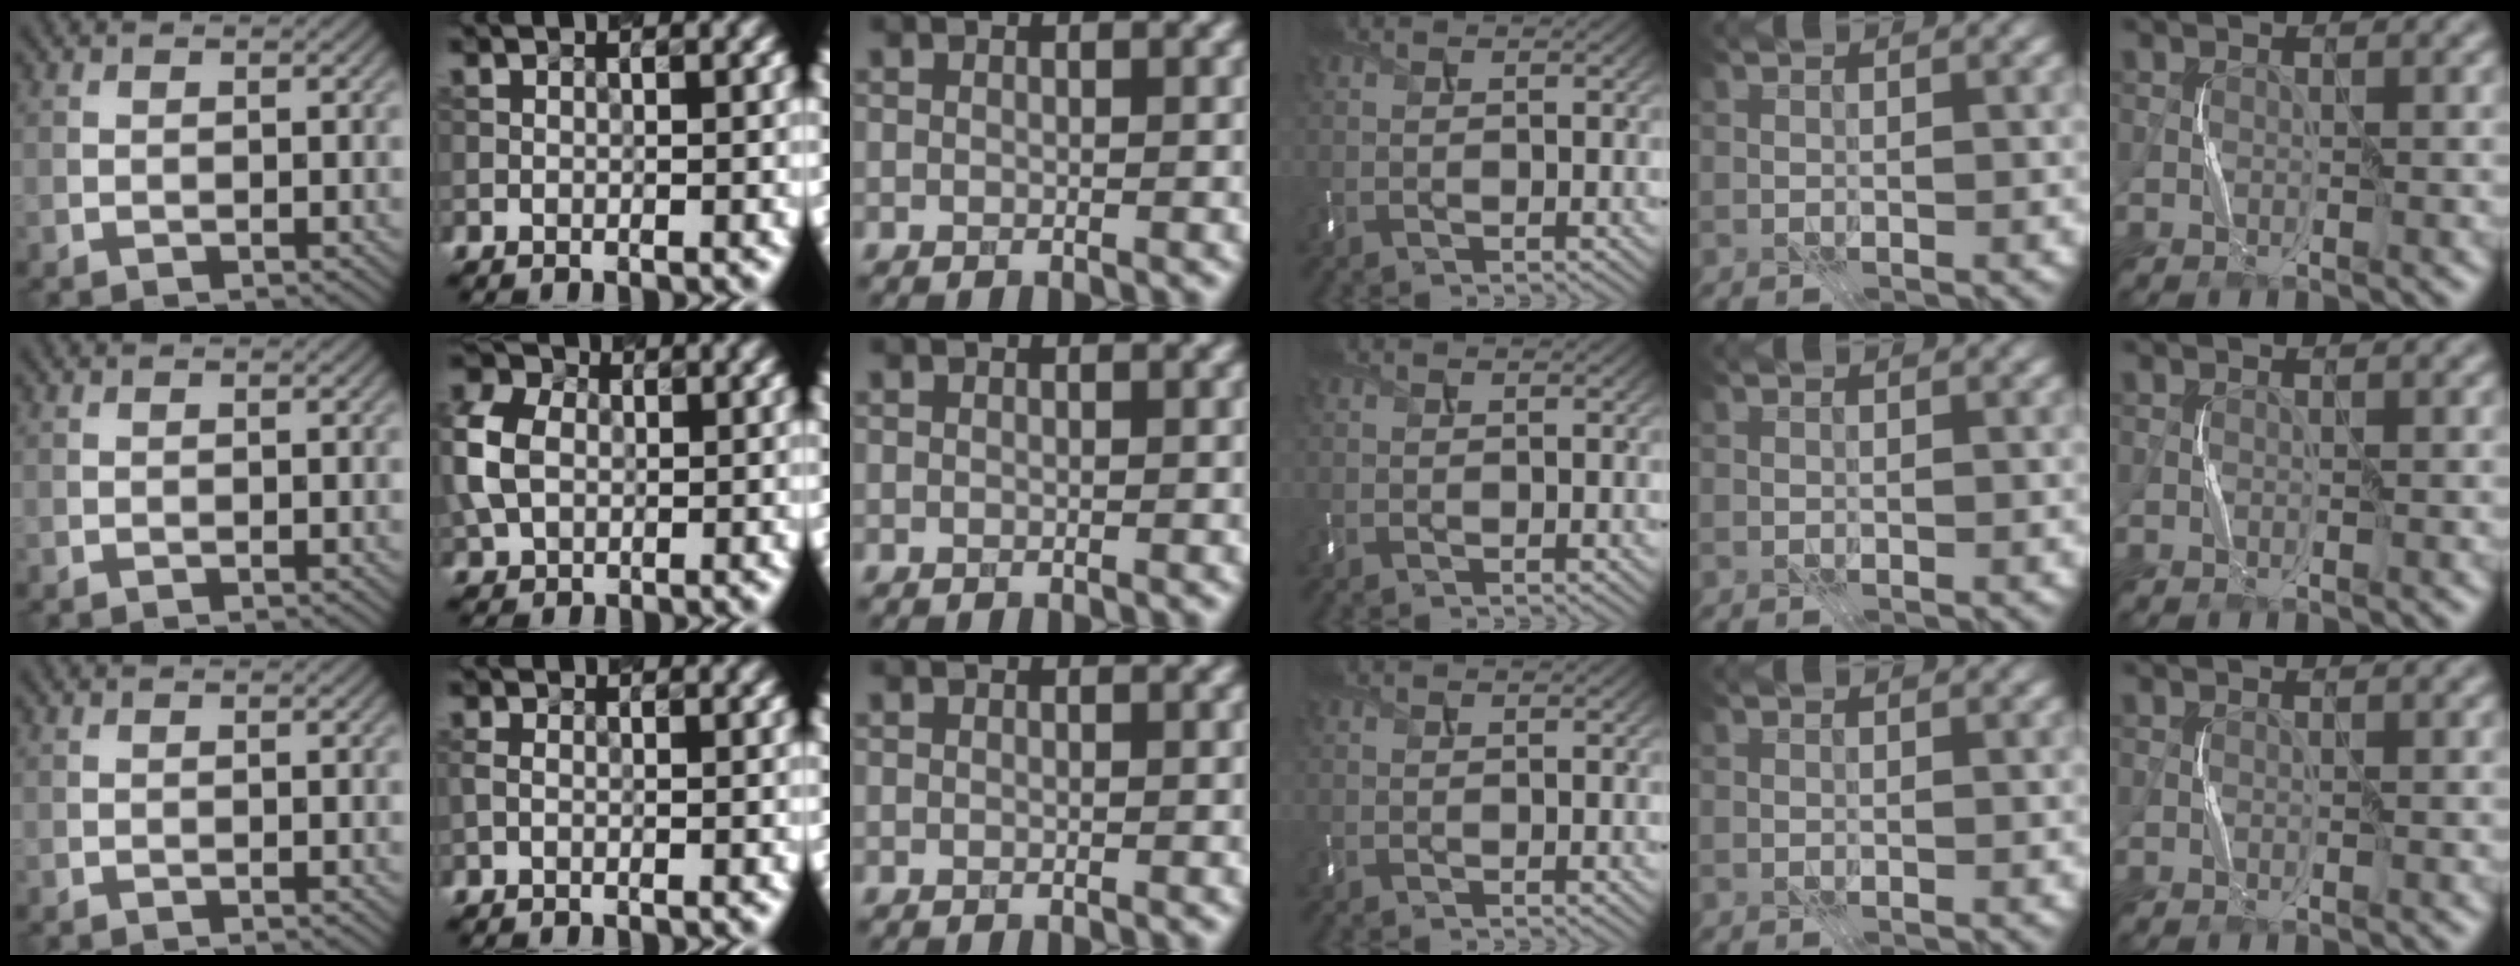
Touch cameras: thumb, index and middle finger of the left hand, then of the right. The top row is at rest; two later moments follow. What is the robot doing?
{"motion": "press", "object": "mouse"}